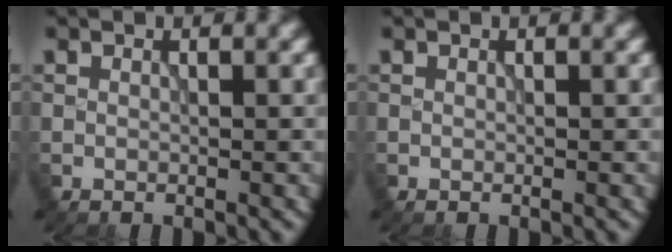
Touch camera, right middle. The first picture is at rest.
{"total": 0.0}